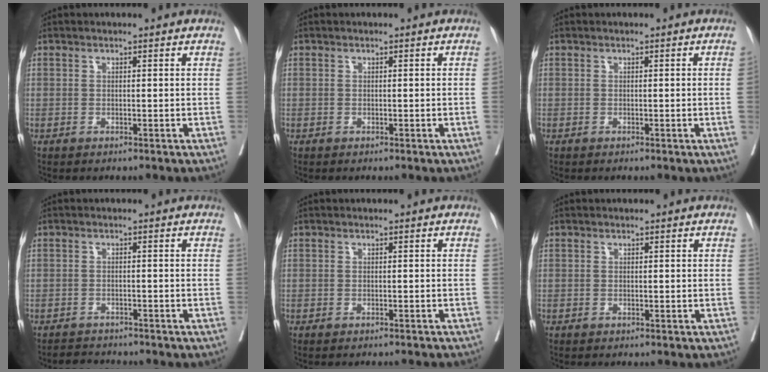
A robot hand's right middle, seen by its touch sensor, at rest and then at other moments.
{"total": 0.0}
{"total": 1.6, "force": [-0.2, -0.6, 1.4], "torque": [-0.025, 0.001, 0.003]}
{"total": 2.8, "force": [-2.7, 0.6, -0.2], "torque": [-0.001, -0.011, -0.045]}
{"total": 3.7, "force": [-3.6, 0.1, 1.0], "torque": [-0.017, -0.011, -0.042]}
{"total": 0.0}